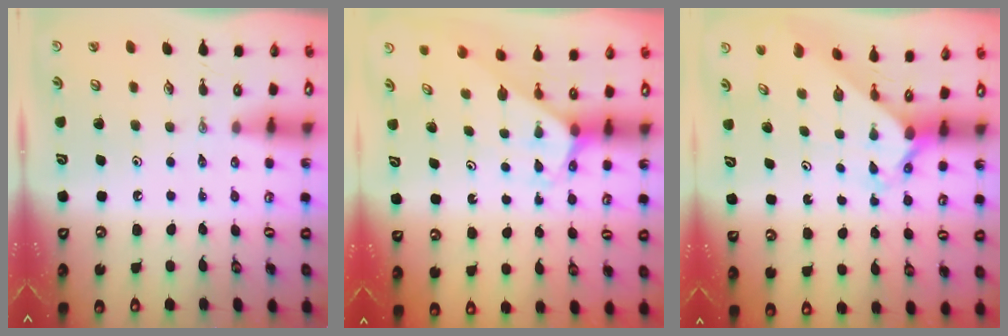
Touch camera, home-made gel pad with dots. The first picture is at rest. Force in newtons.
{"total": 2.4, "press": 2.4, "slide": 0.2}
{"total": 2.4, "press": 2.3, "slide": 0.2}